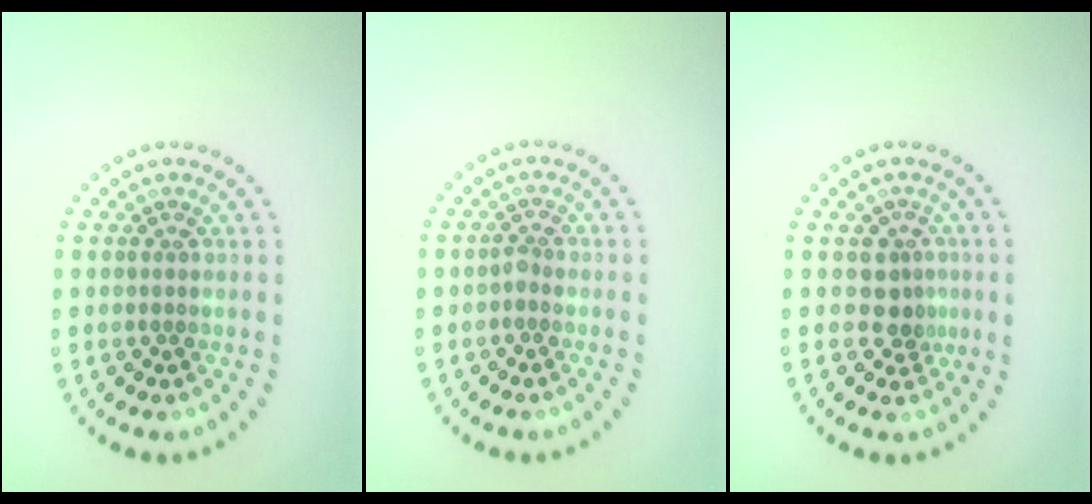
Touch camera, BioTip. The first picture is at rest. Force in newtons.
{"total": 0.7, "press": 0.6, "slide": 0.4}
{"total": 2.3, "press": 1.8, "slide": 1.5}